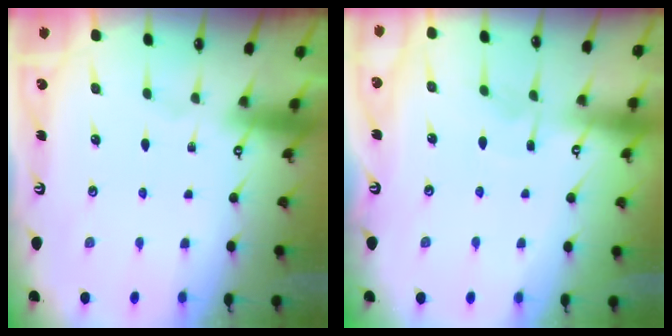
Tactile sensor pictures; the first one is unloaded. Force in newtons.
{"total": 3.9, "press": 3.9, "slide": 0.1}